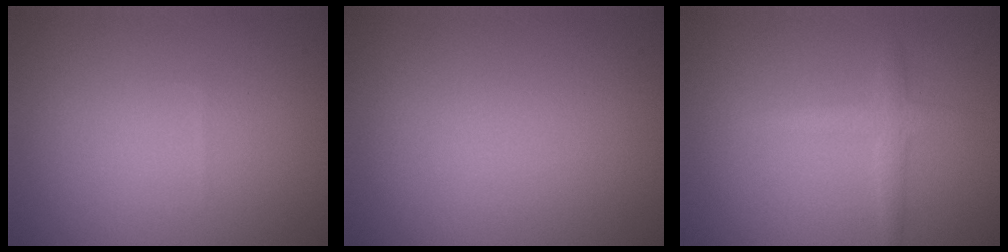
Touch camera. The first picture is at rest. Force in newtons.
{"total": 0.0}
{"total": 1.8, "press": 1.8, "slide": 0.1}